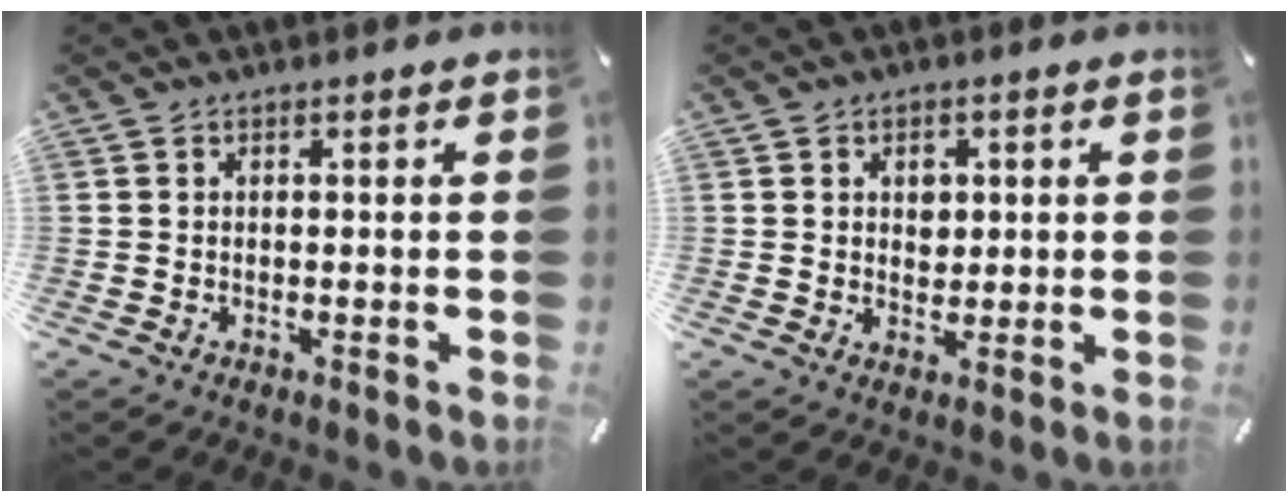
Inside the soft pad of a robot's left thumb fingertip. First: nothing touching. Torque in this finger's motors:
{"motor_torque": [0.20, -0.35, -0.07, 0.01, 0.07]}